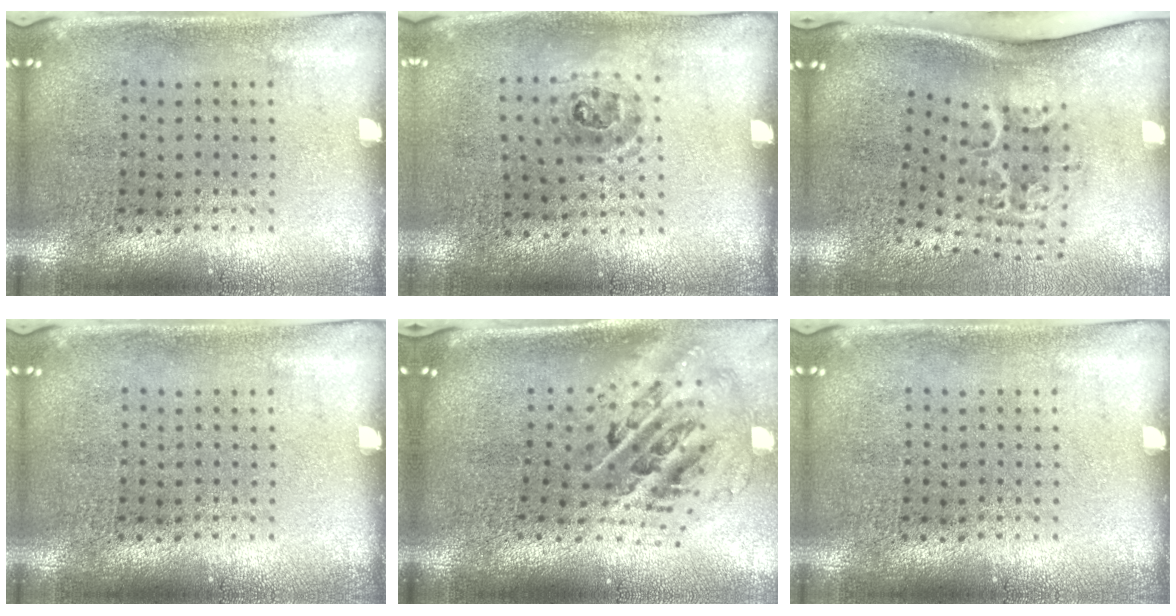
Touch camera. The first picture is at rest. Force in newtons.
{"total": 1.0, "press": 0.7, "slide": 0.7}
{"total": 2.2, "press": 1.3, "slide": 1.8}
{"total": 0.0}
{"total": 2.6, "press": 1.8, "slide": 2.0}
{"total": 0.0}